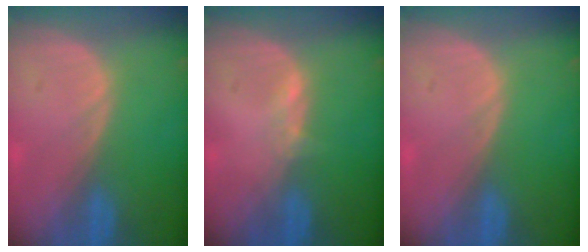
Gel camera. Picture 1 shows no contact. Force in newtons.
{"total": 1.1, "press": 1.1, "slide": 0.3}
{"total": 0.0}